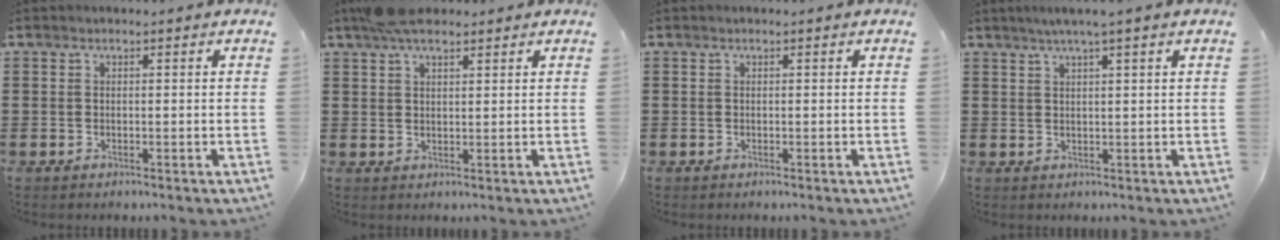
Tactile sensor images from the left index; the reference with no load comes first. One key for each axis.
{"total": 5.1, "fx": 3.6, "fy": 2.0, "fz": 3.0, "tx": -0.069, "ty": 0.005, "tz": 0.067}
{"total": 0.0}
{"total": 1.5, "fx": 0.8, "fy": -0.2, "fz": 1.3, "tx": -0.025, "ty": 0.000, "tz": 0.013}